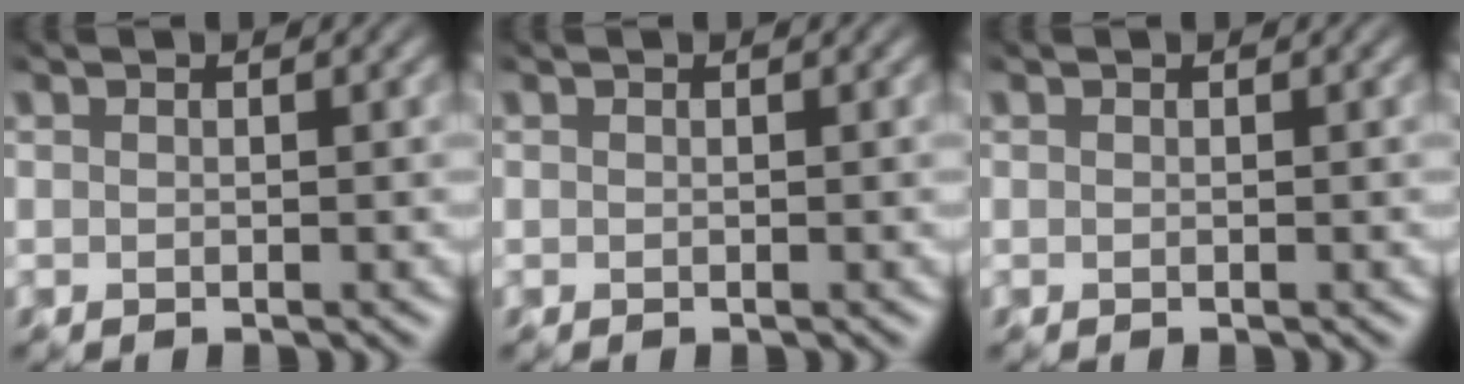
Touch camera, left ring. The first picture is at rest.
{"total": 0.0}
{"total": 0.0}